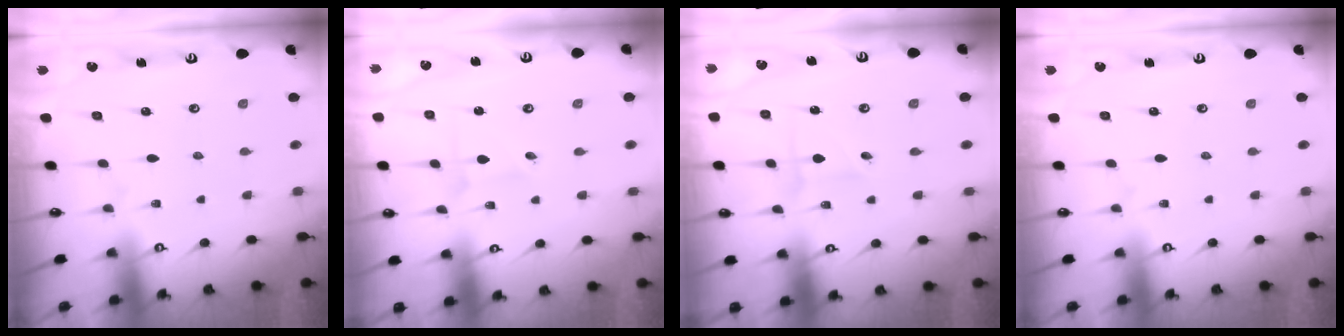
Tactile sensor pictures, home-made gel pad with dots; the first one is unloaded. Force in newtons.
{"total": 2.4, "press": 2.4, "slide": 0.2}
{"total": 2.5, "press": 2.5, "slide": 0.1}
{"total": 0.0}